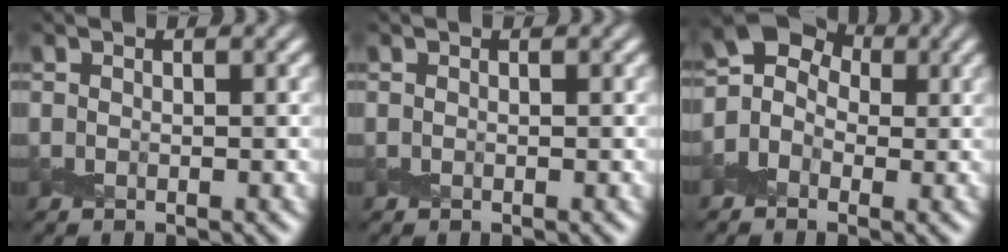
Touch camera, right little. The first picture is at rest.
{"total": 0.0}
{"total": 4.8, "force": [-0.6, 3.9, 2.8], "torque": [-0.034, 0.016, -0.017]}